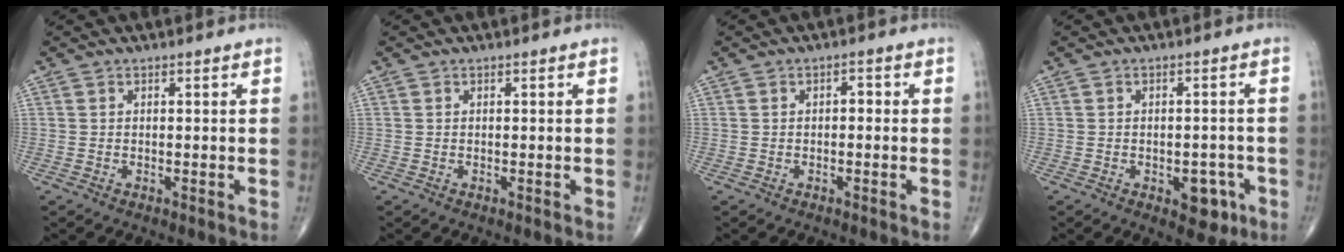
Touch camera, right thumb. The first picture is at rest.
{"total": 0.0}
{"total": 1.5, "force": [-0.1, 0.9, 1.2], "torque": [-0.012, 0.006, -0.005]}
{"total": 5.6, "force": [-2.4, 3.3, 3.9], "torque": [-0.018, 0.009, -0.026]}